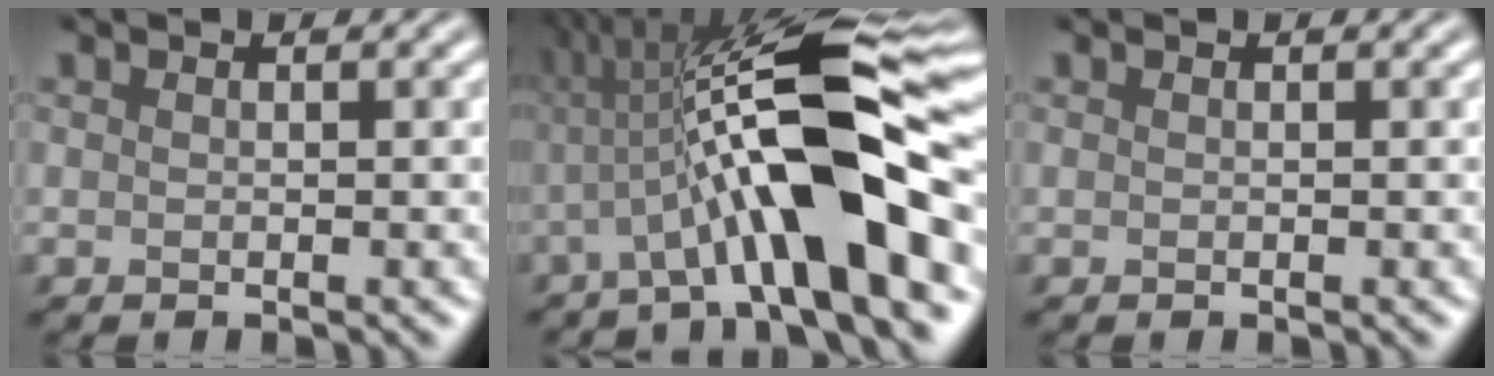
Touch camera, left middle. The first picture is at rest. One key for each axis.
{"total": 11.6, "fx": -2.7, "fy": 1.6, "fz": 11.2, "tx": -0.195, "ty": 0.015, "tz": -0.020}
{"total": 0.0}